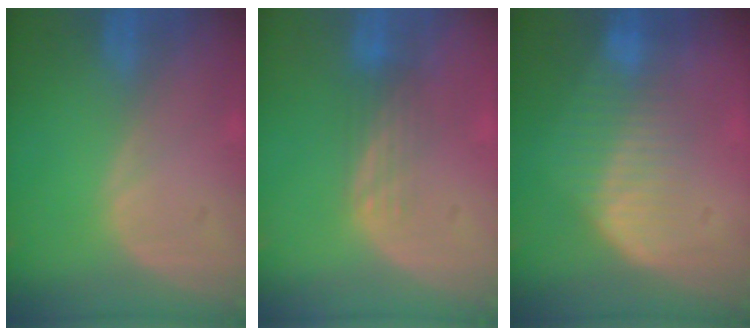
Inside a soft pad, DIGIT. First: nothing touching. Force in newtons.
{"total": 3.7, "press": 3.0, "slide": 2.2}
{"total": 7.1, "press": 6.5, "slide": 2.8}